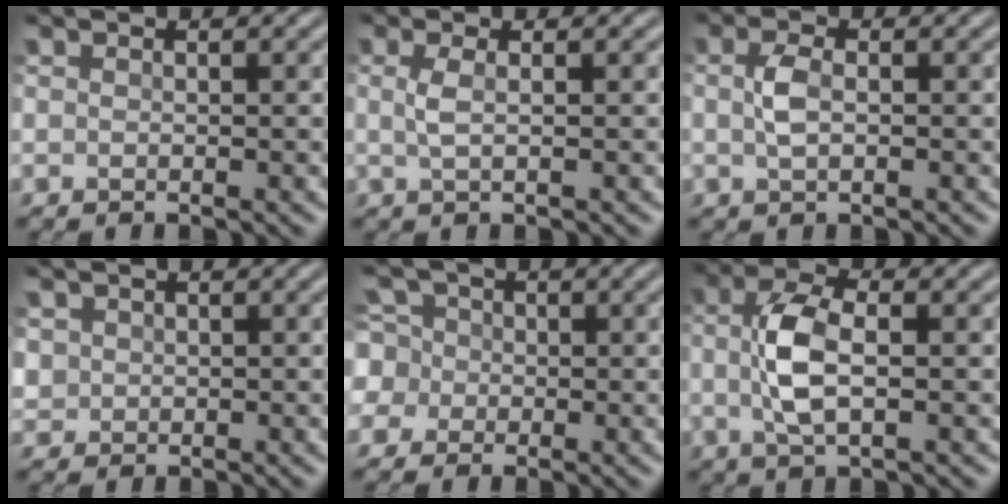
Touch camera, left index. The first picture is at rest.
{"total": 1.5, "force": [0.1, 0.2, 1.5], "torque": [-0.038, 0.002, 0.002]}
{"total": 2.1, "force": [-0.1, 0.9, 1.9], "torque": [-0.044, 0.002, -0.002]}
{"total": 1.4, "force": [0.2, 1.4, 0.2], "torque": [-0.002, -0.002, 0.009]}
{"total": 6.9, "force": [0.6, 6.6, 2.0], "torque": [-0.065, 0.033, -0.010]}
{"total": 4.9, "force": [-0.1, 2.0, 4.4], "torque": [-0.094, 0.004, -0.003]}